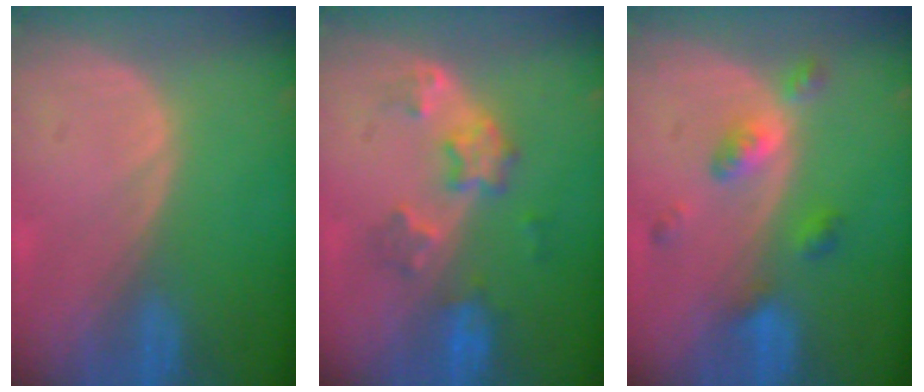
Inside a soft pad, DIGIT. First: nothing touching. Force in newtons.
{"total": 6.0, "press": 5.5, "slide": 2.4}
{"total": 5.1, "press": 4.6, "slide": 2.2}